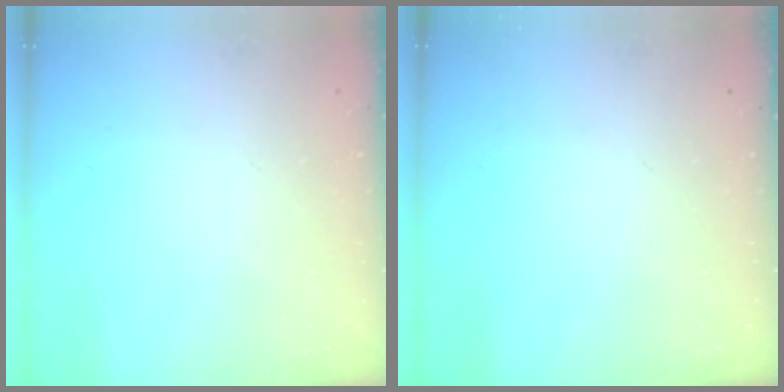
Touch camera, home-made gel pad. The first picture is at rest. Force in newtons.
{"total": 0.0}